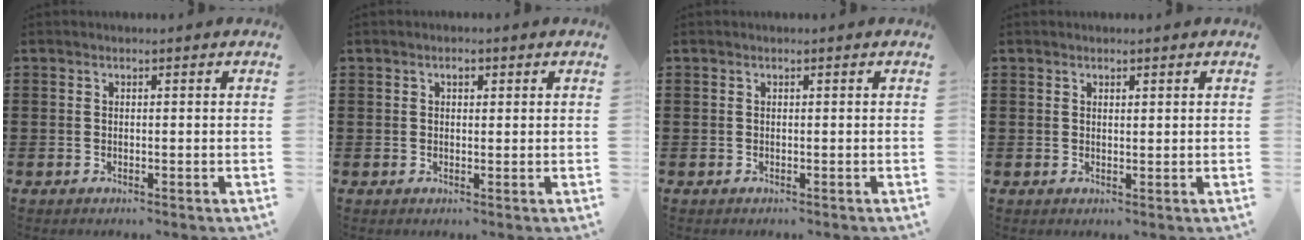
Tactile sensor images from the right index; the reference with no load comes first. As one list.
[{"total": 1.2, "force": [0.4, 0.7, 0.9], "torque": [-0.019, 0.008, 0.007]}, {"total": 0.0}, {"total": 0.7, "force": [0.5, 0.3, 0.3], "torque": [-0.006, 0.004, 0.009]}]